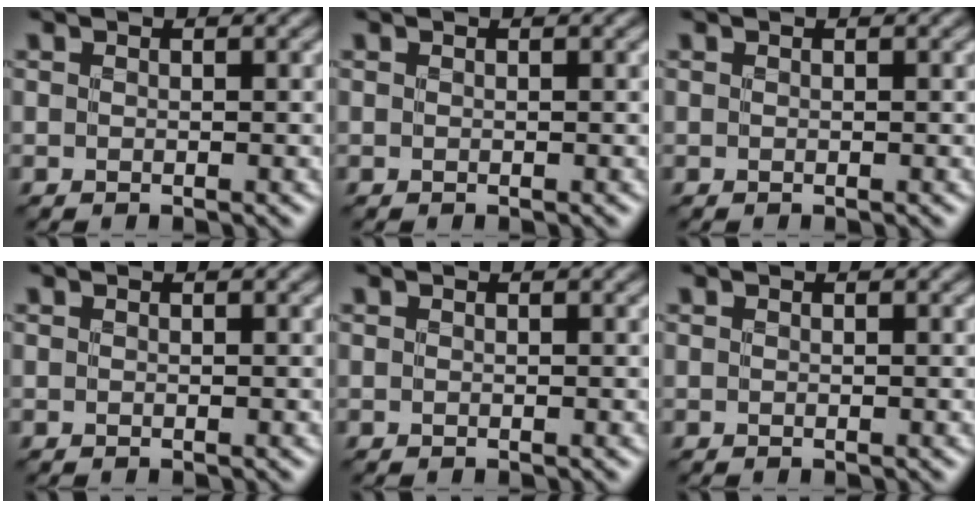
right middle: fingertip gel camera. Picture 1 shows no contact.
{"total": 0.0}
{"total": 0.0}
{"total": 0.0}
{"total": 0.0}
{"total": 0.0}